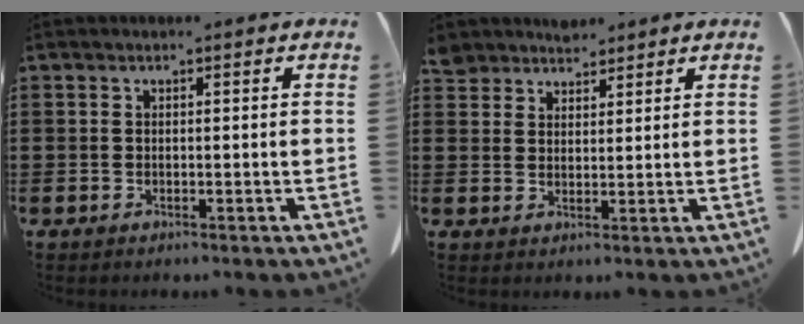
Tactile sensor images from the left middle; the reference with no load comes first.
{"total": 3.9, "force": [3.6, 1.4, 0.1], "torque": [-0.015, -0.004, 0.072]}